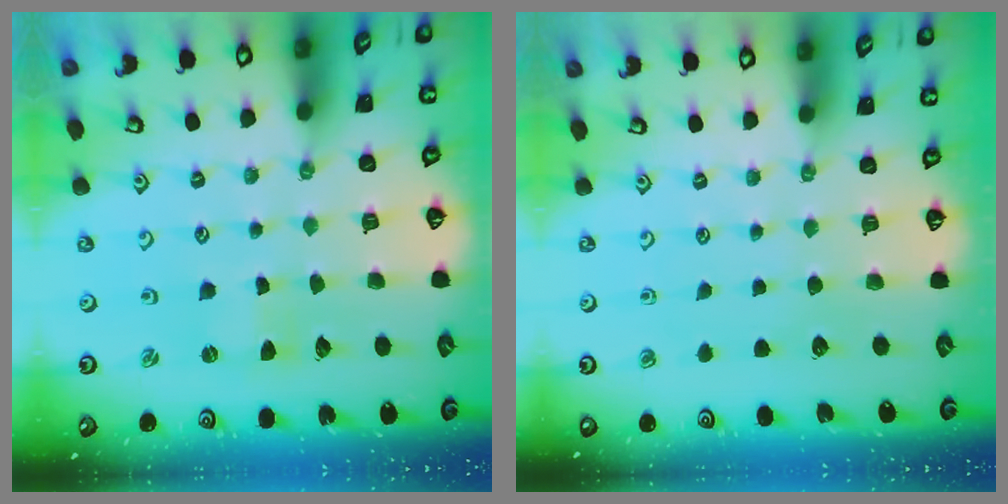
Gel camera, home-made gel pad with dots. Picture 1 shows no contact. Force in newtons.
{"total": 0.0}